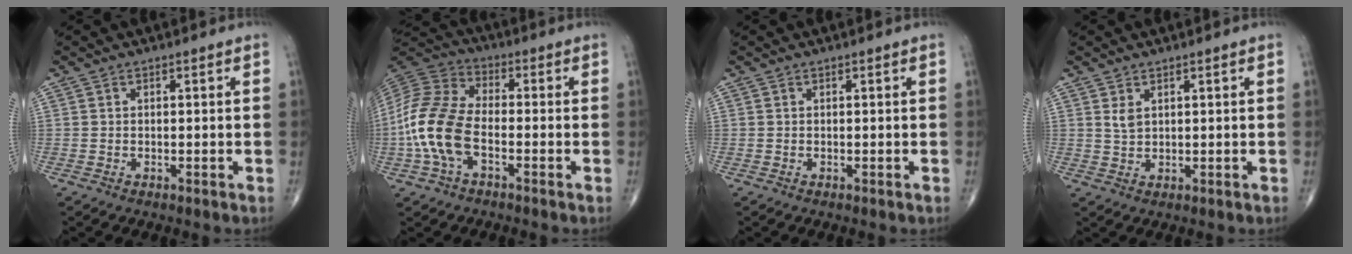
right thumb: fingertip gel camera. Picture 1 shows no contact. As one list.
[{"total": 14.5, "force": [-3.6, 8.0, 11.6], "torque": [-0.255, 0.031, -0.074]}, {"total": 0.0}, {"total": 2.1, "force": [1.0, 1.2, 1.4], "torque": [-0.024, -0.005, 0.026]}]